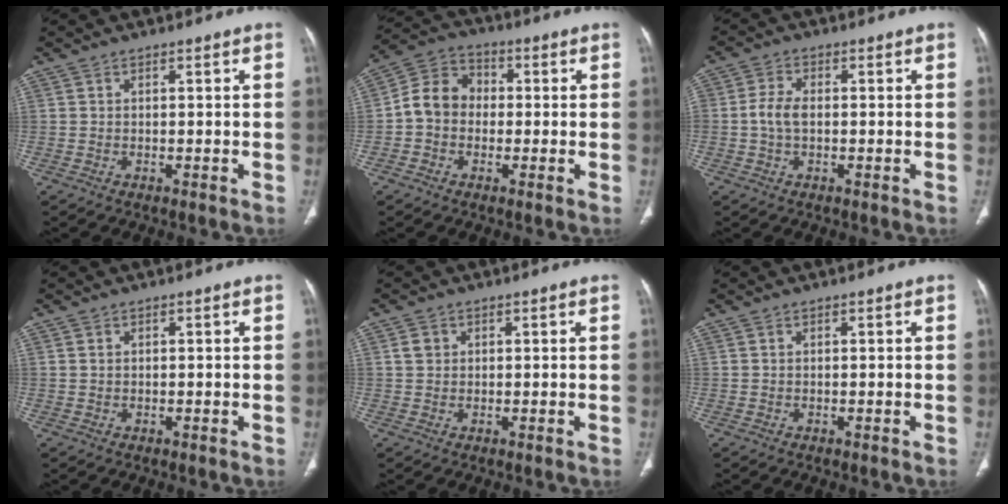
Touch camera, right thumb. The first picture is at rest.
{"total": 8.6, "force": [-0.7, 7.3, 4.5], "torque": [-0.063, 0.032, -0.030]}
{"total": 4.3, "force": [-0.3, 2.6, 3.3], "torque": [-0.072, 0.008, -0.011]}
{"total": 0.6, "force": [0.2, 0.5, 0.2], "torque": [-0.001, 0.001, 0.005]}
{"total": 2.0, "force": [0.6, 1.7, 0.8], "torque": [-0.009, 0.001, 0.011]}
{"total": 0.0}